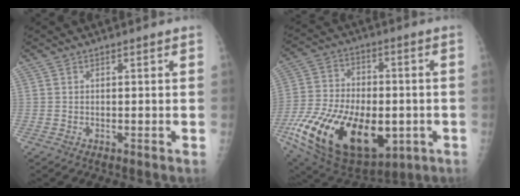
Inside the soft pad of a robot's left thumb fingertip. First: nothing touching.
{"total": 29.3, "force": [-8.7, 16.7, 22.4], "torque": [-0.438, -0.024, -0.127]}